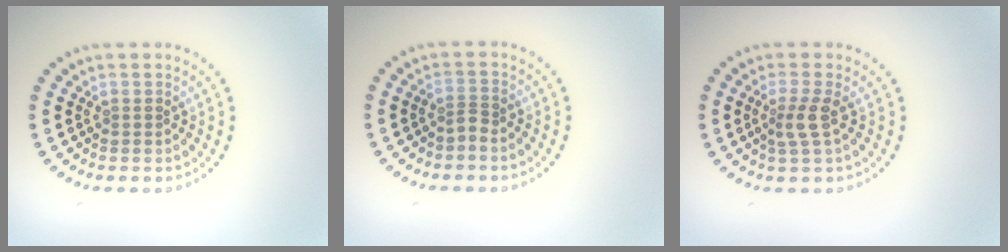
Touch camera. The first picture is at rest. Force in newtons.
{"total": 0.9, "press": 0.5, "slide": 0.7}
{"total": 2.1, "press": 1.6, "slide": 1.3}